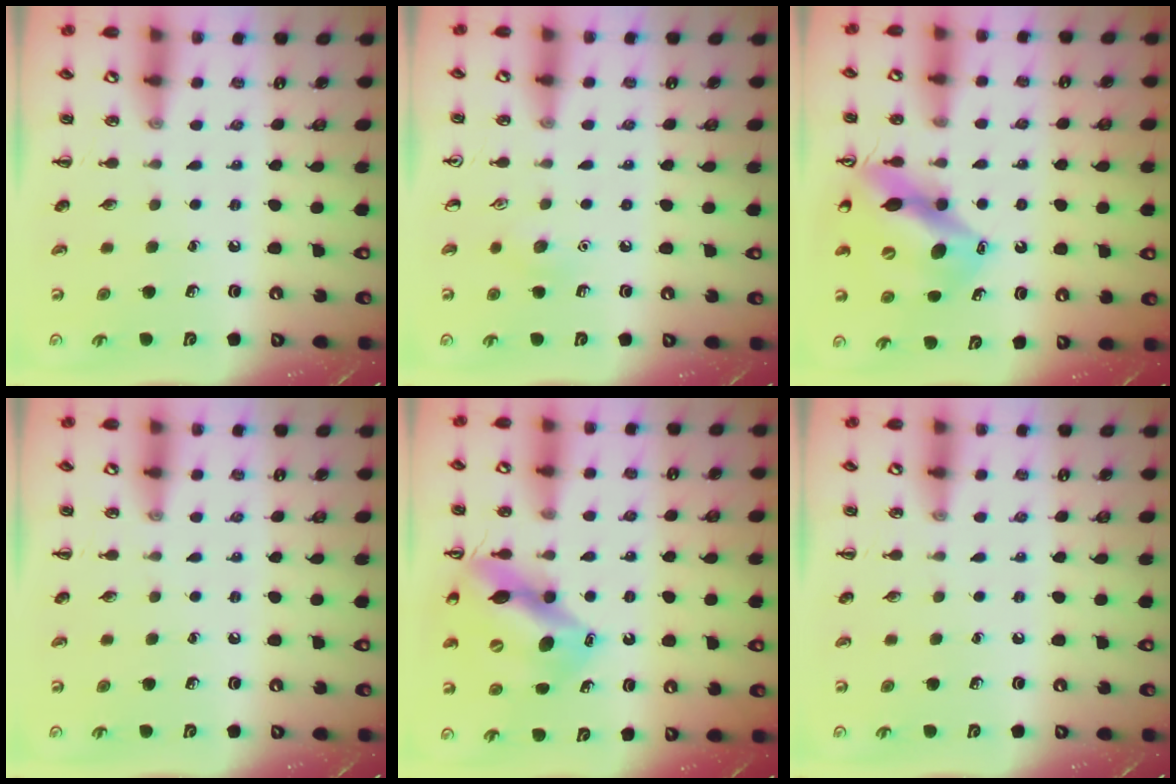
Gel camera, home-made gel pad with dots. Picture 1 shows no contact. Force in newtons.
{"total": 6.0, "press": 5.8, "slide": 1.6}
{"total": 14.2, "press": 13.5, "slide": 4.4}
{"total": 0.0}
{"total": 14.2, "press": 13.4, "slide": 4.6}
{"total": 0.0}